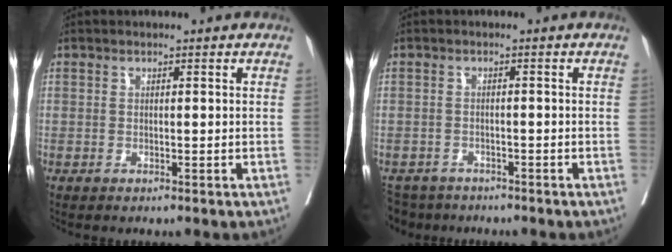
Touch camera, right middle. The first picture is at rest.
{"total": 4.8, "force": [-4.3, 2.2, 0.0], "torque": [0.006, -0.007, -0.070]}